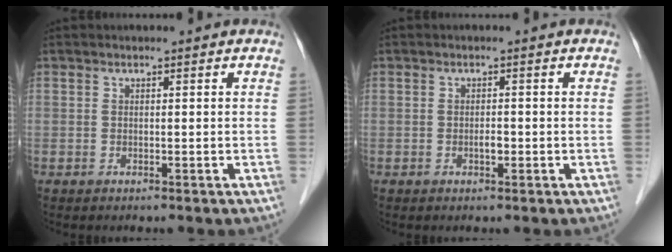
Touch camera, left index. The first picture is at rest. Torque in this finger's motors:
{"motor_torque": [0.45, 0.19, 0.03, 0.01]}